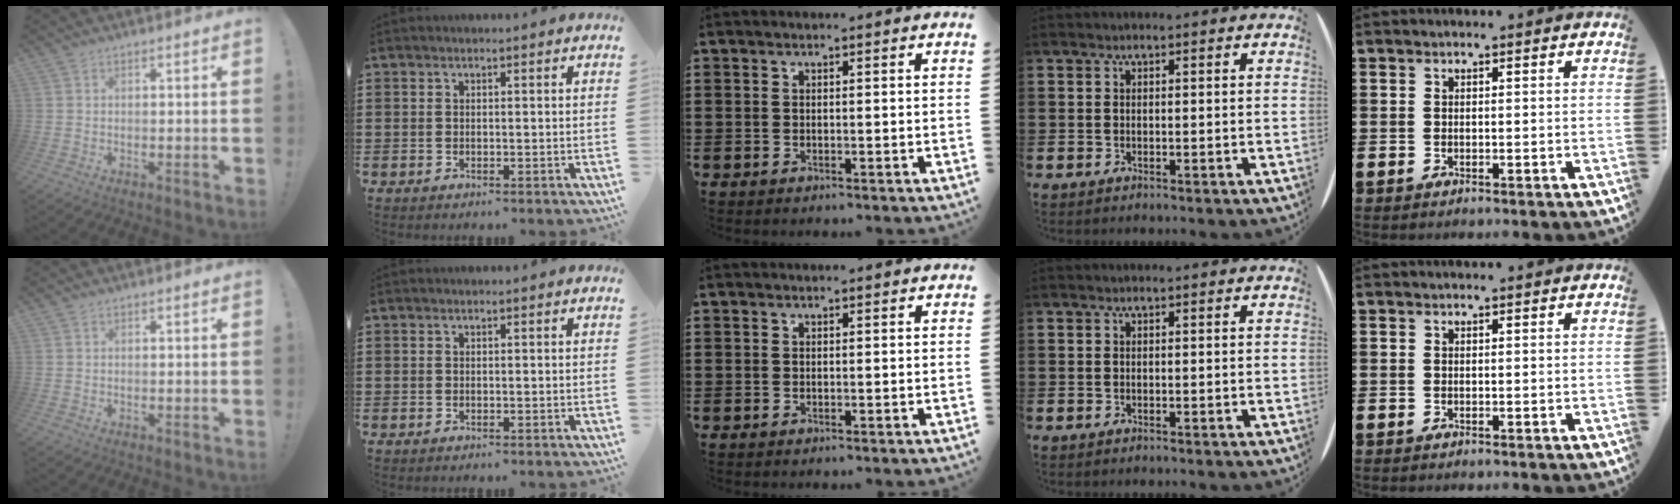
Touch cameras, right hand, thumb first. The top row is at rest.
{}